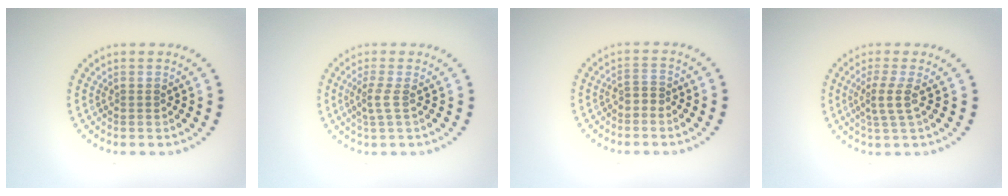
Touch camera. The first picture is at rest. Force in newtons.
{"total": 1.6, "press": 1.3, "slide": 1.1}
{"total": 1.1, "press": 0.9, "slide": 0.7}
{"total": 2.3, "press": 1.7, "slide": 1.5}